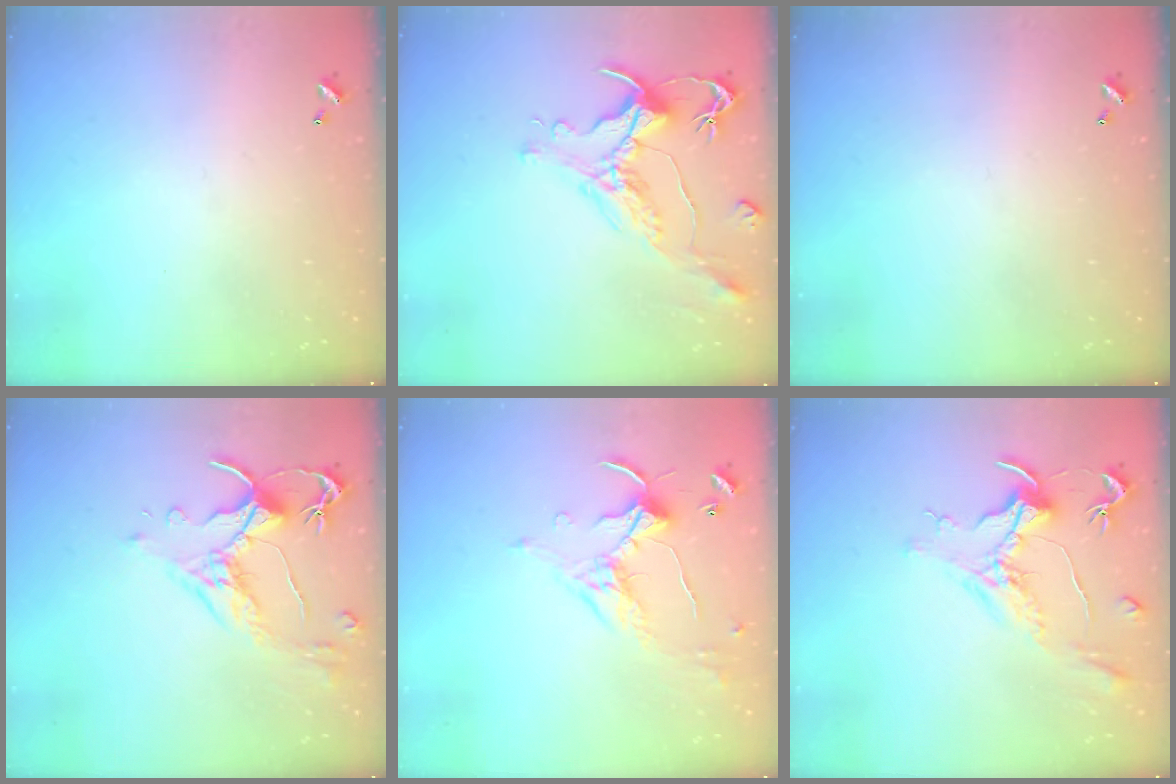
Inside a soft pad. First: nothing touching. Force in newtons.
{"total": 1.5, "press": 0.9, "slide": 1.2}
{"total": 0.0}
{"total": 2.5, "press": 2.1, "slide": 1.4}
{"total": 1.5, "press": 1.3, "slide": 0.8}
{"total": 1.6, "press": 1.4, "slide": 0.6}